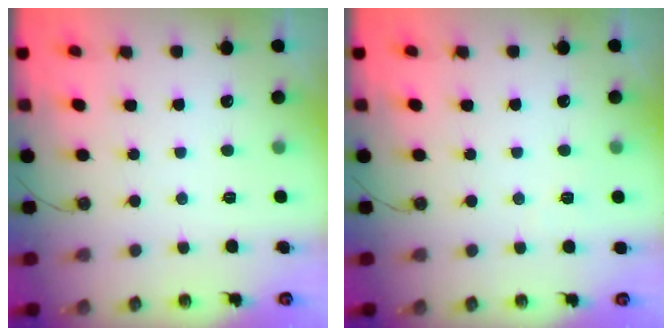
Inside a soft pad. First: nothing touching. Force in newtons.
{"total": 1.9, "press": 1.9, "slide": 0.4}